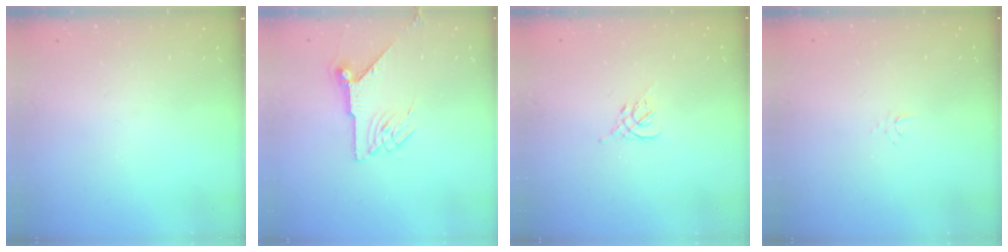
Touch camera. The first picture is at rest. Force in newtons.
{"total": 8.2, "press": 8.2, "slide": 0.2}
{"total": 1.2, "press": 1.1, "slide": 0.5}
{"total": 2.6, "press": 2.6, "slide": 0.3}